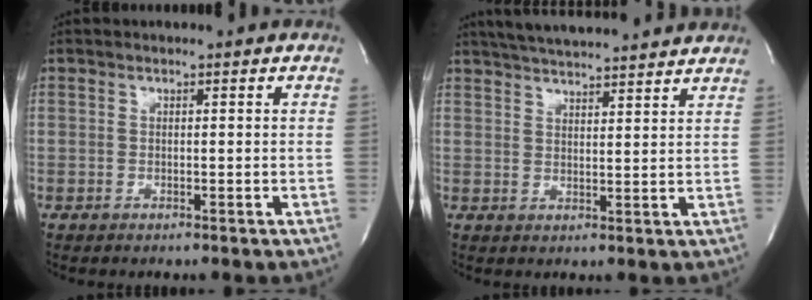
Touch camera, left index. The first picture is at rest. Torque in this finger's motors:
{"motor_torque": [0.00, -0.15, 0.53, 0.15]}